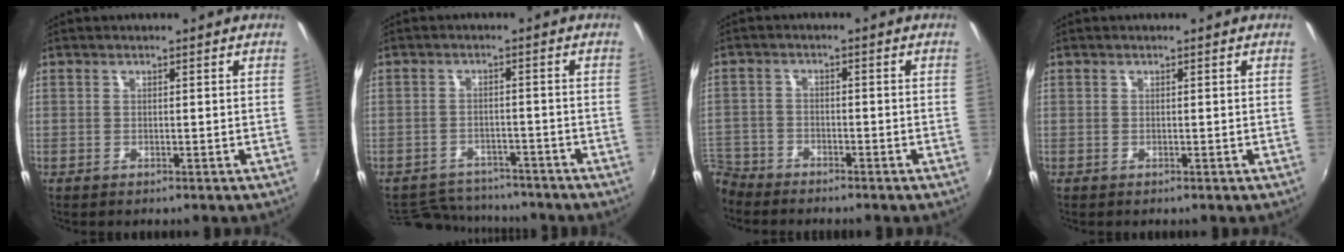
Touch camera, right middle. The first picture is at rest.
{"total": 9.8, "force": [-9.0, 3.3, 2.0], "torque": [-0.057, 0.013, -0.130]}
{"total": 8.3, "force": [-7.1, 4.2, 1.2], "torque": [-0.065, 0.005, -0.143]}
{"total": 0.0}